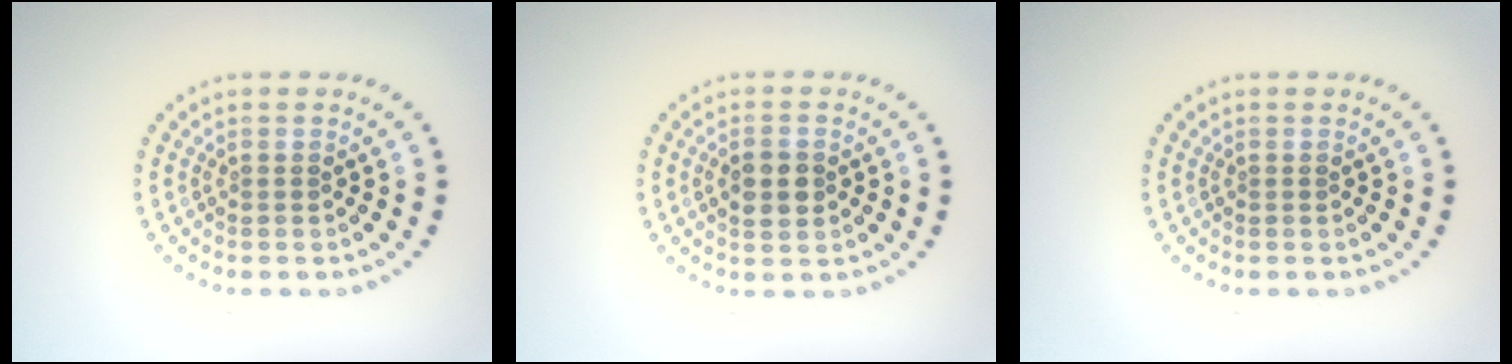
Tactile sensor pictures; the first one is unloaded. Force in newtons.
{"total": 2.4, "press": 2.4, "slide": 0.1}
{"total": 0.0}